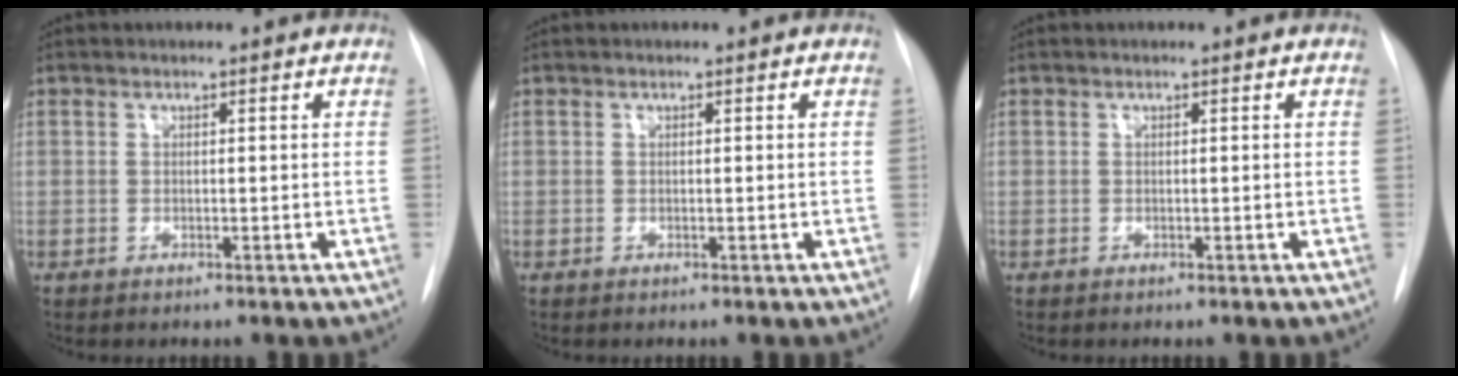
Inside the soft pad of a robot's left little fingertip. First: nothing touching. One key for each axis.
{"total": 0.0}
{"total": 0.0}